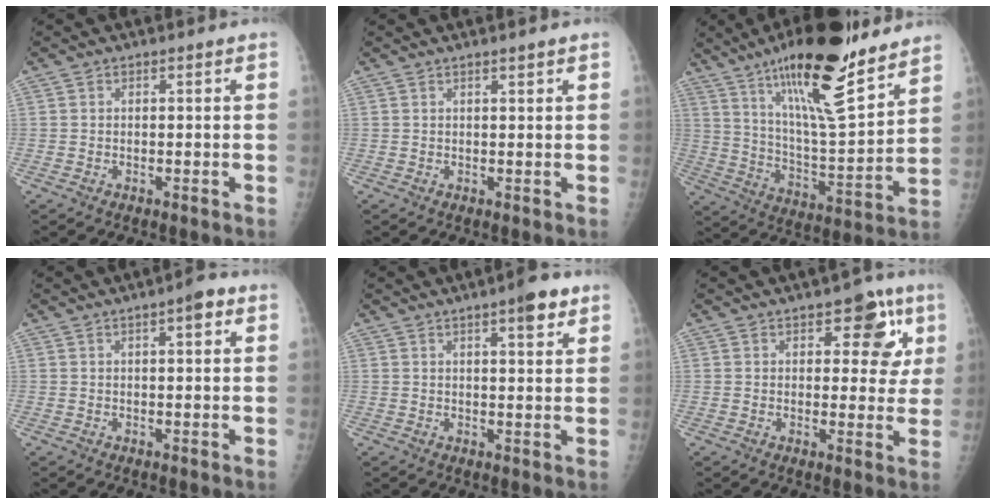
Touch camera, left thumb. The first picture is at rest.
{"total": 1.0, "force": [0.8, 0.1, 0.6], "torque": [-0.007, -0.005, 0.013]}
{"total": 23.0, "force": [15.8, 4.8, 16.0], "torque": [-0.244, -0.077, 0.268]}
{"total": 3.5, "force": [1.6, 1.0, 2.9], "torque": [-0.035, -0.001, 0.018]}
{"total": 5.8, "force": [3.4, 1.5, 4.4], "torque": [-0.051, -0.014, 0.043]}
{"total": 9.1, "force": [4.0, 4.8, 6.6], "torque": [-0.034, -0.010, 0.043]}